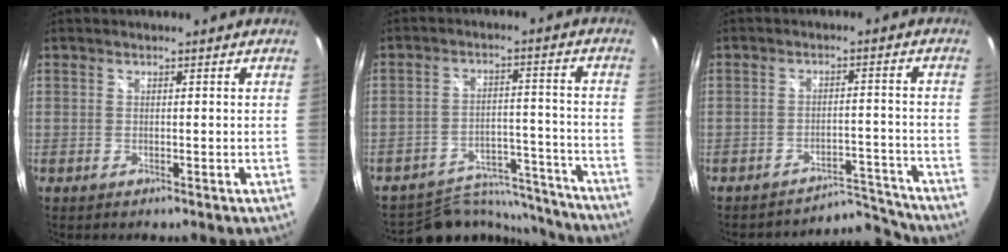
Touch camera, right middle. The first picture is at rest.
{"total": 14.1, "force": [-13.4, 3.5, 2.6], "torque": [-0.049, 0.019, -0.186]}
{"total": 6.7, "force": [-6.6, 0.3, -1.3], "torque": [0.017, 0.025, -0.098]}